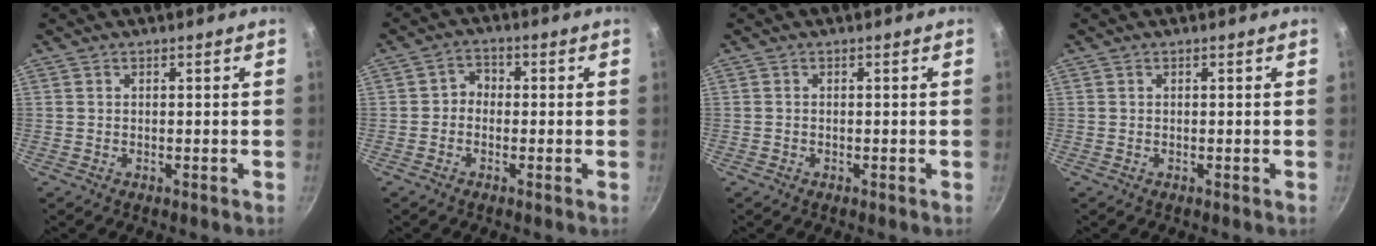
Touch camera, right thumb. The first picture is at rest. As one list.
[{"total": 2.9, "force": [-0.7, 2.4, 1.3], "torque": [-0.008, 0.015, -0.022]}, {"total": 0.0}, {"total": 0.0}]